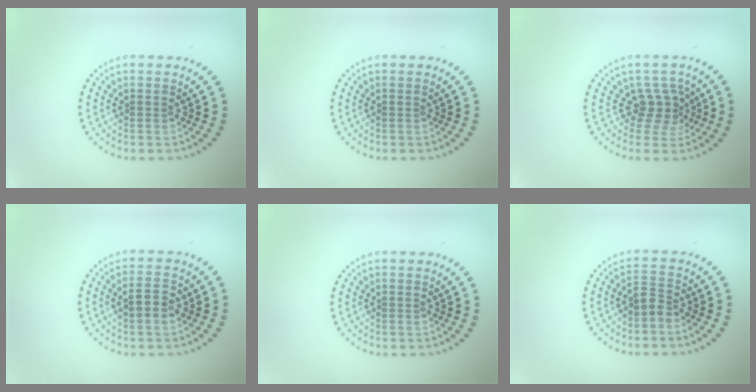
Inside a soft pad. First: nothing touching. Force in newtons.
{"total": 0.0}
{"total": 2.7, "press": 1.9, "slide": 1.9}
{"total": 2.3, "press": 2.2, "slide": 0.3}
{"total": 0.0}
{"total": 1.7, "press": 1.4, "slide": 1.1}